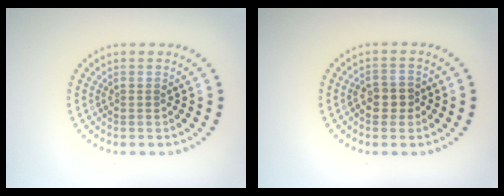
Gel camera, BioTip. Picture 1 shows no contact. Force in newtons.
{"total": 1.7, "press": 1.6, "slide": 0.5}